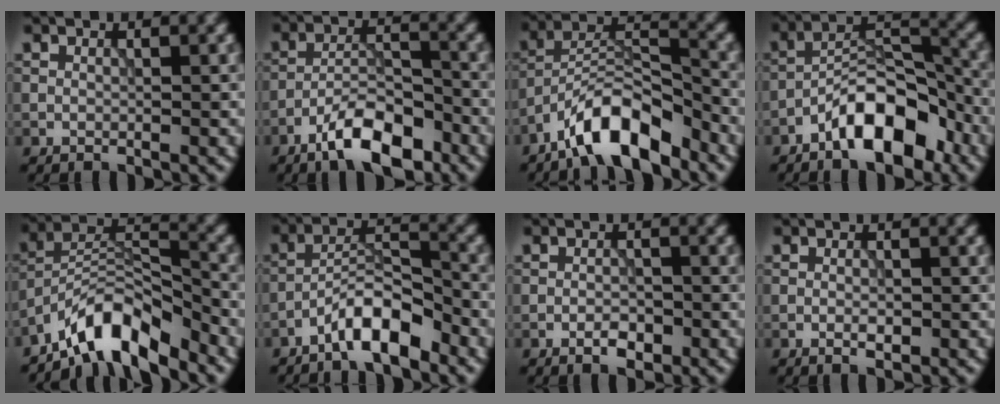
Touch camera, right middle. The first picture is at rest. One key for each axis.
{"total": 6.6, "fx": -4.5, "fy": 2.0, "fz": 4.4, "tx": -0.068, "ty": 0.010, "tz": -0.081}
{"total": 7.5, "fx": -5.6, "fy": 2.2, "fz": 4.6, "tx": -0.073, "ty": 0.014, "tz": -0.103}
{"total": 8.1, "fx": -4.8, "fy": 3.1, "fz": 5.7, "tx": -0.079, "ty": 0.021, "tz": -0.090}
{"total": 6.9, "fx": -5.6, "fy": 1.9, "fz": 3.6, "tx": -0.054, "ty": 0.009, "tz": -0.108}
{"total": 5.2, "fx": -3.6, "fy": 1.3, "fz": 3.6, "tx": -0.059, "ty": 0.015, "tz": -0.070}
{"total": 1.6, "fx": -0.9, "fy": 0.7, "fz": 1.2, "tx": -0.019, "ty": 0.000, "tz": -0.017}
{"total": 1.2, "fx": -0.4, "fy": 0.4, "fz": 1.0, "tx": -0.019, "ty": -0.001, "tz": -0.007}